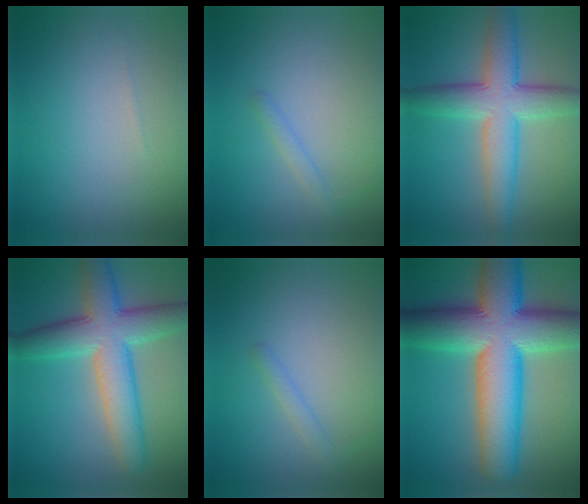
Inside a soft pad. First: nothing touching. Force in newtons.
{"total": 1.1, "press": 1.1, "slide": 0.0}
{"total": 7.5, "press": 7.5, "slide": 0.1}
{"total": 8.5, "press": 8.5, "slide": 0.4}
{"total": 1.1, "press": 1.1, "slide": 0.0}
{"total": 15.5, "press": 15.5, "slide": 0.4}